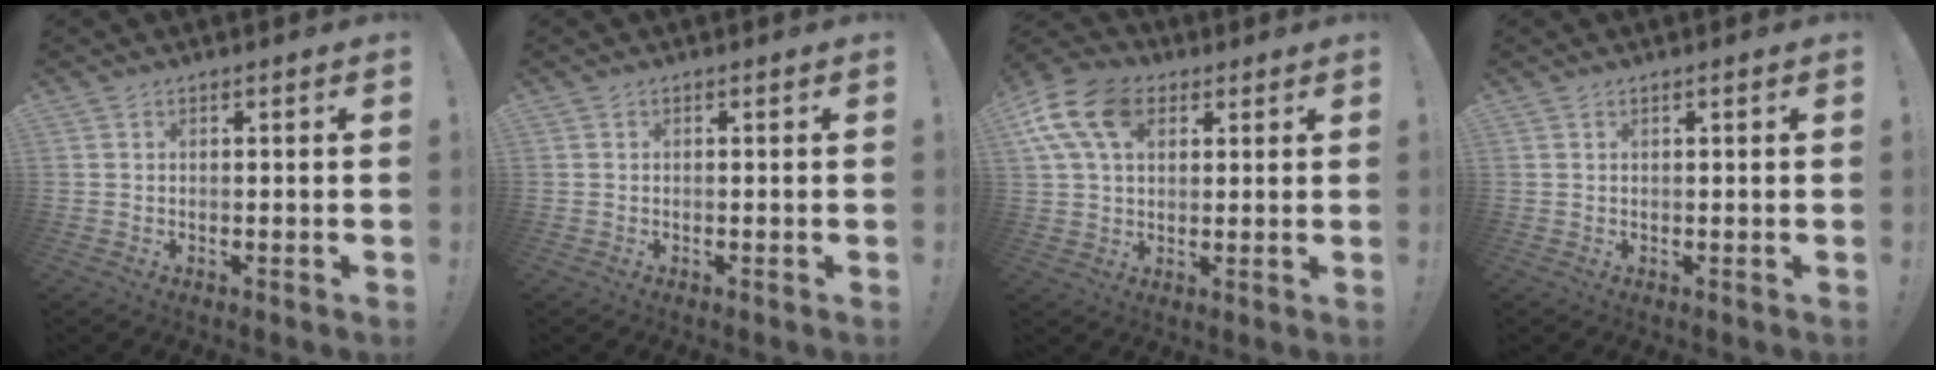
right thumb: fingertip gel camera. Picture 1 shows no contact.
{"total": 0.0}
{"total": 15.3, "force": [5.9, 10.1, 9.8], "torque": [-0.193, -0.016, 0.113]}
{"total": 0.8, "force": [0.4, -0.1, 0.6], "torque": [-0.012, 0.000, 0.006]}